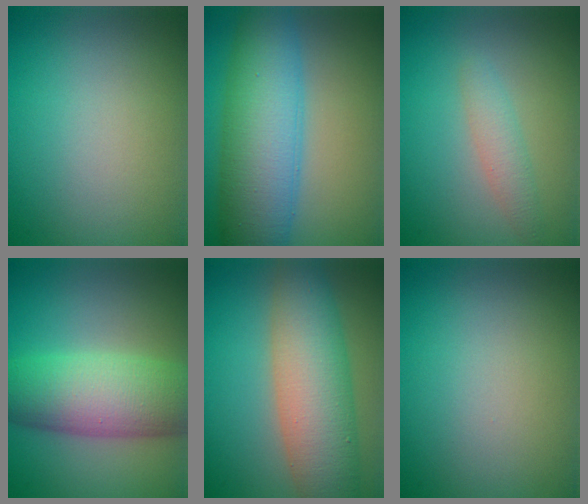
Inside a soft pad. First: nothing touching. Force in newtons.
{"total": 9.5, "press": 9.5, "slide": 0.3}
{"total": 1.9, "press": 1.9, "slide": 0.1}
{"total": 8.9, "press": 8.9, "slide": 0.1}
{"total": 8.4, "press": 8.4, "slide": 0.3}
{"total": 0.0}